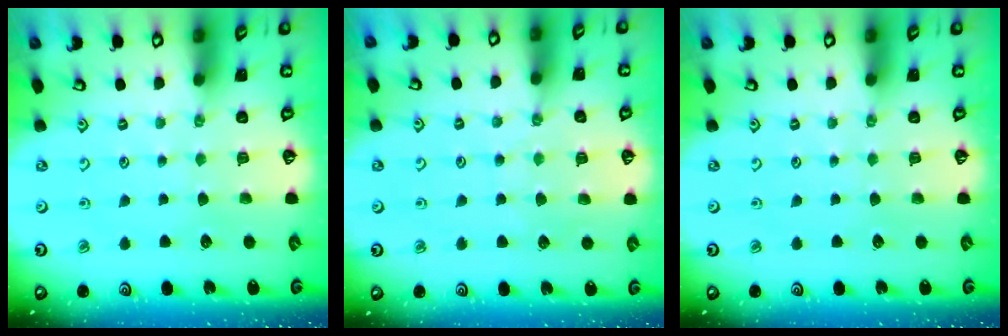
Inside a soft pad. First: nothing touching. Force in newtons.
{"total": 4.4, "press": 4.3, "slide": 0.7}
{"total": 0.0}